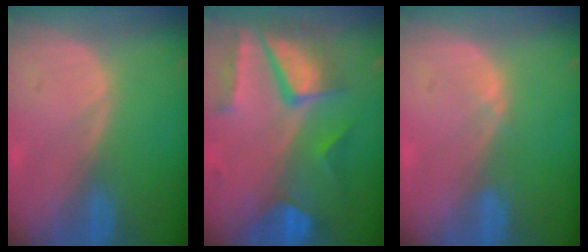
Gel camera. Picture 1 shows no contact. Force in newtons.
{"total": 10.4, "press": 8.6, "slide": 5.8}
{"total": 0.7, "press": 0.6, "slide": 0.4}